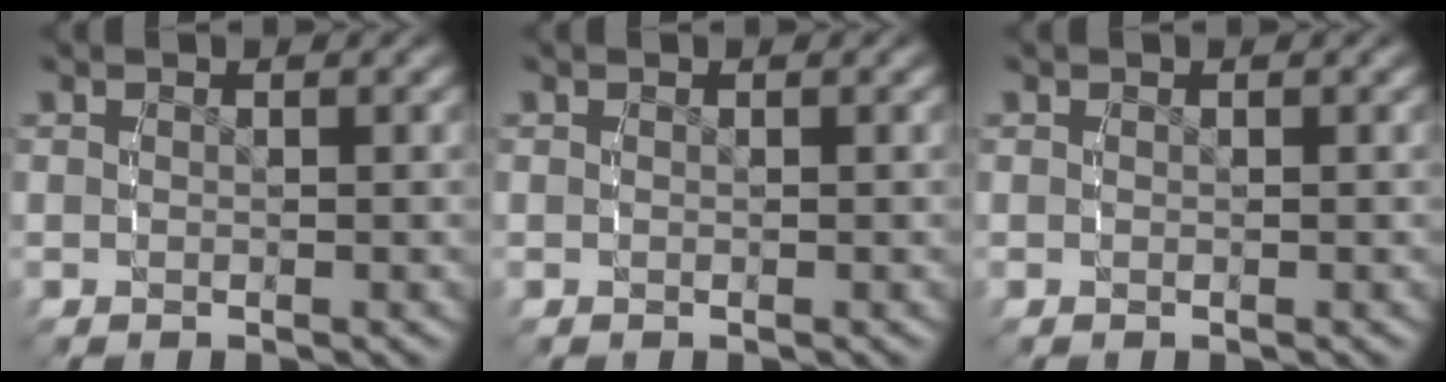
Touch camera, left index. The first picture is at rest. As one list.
[{"total": 0.0}, {"total": 0.0}]